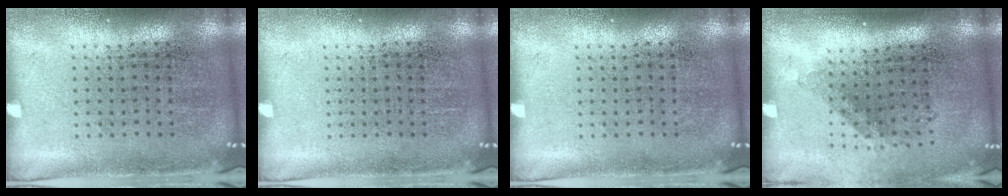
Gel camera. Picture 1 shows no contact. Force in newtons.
{"total": 0.0}
{"total": 0.0}
{"total": 1.3, "press": 1.0, "slide": 0.9}